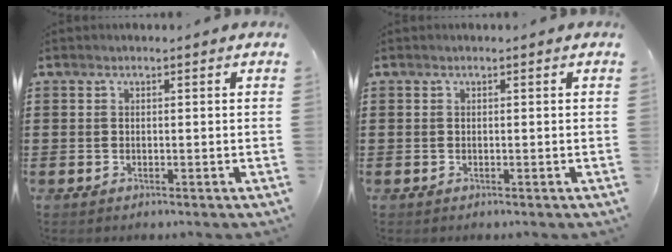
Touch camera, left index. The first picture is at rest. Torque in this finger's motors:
{"motor_torque": [0.00, 0.00, 0.00, 0.00]}